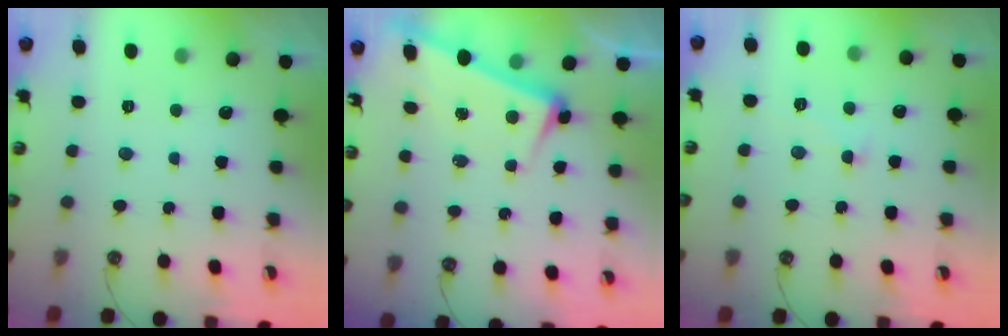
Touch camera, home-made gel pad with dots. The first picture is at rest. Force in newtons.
{"total": 3.2, "press": 3.1, "slide": 1.1}
{"total": 2.0, "press": 1.9, "slide": 0.6}